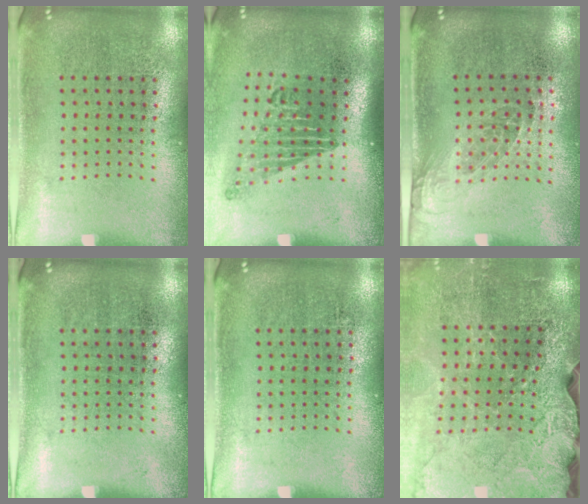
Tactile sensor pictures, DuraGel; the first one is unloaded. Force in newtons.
{"total": 1.8, "press": 1.3, "slide": 1.3}
{"total": 1.2, "press": 1.0, "slide": 0.7}
{"total": 0.0}
{"total": 0.0}
{"total": 3.4, "press": 3.0, "slide": 1.4}